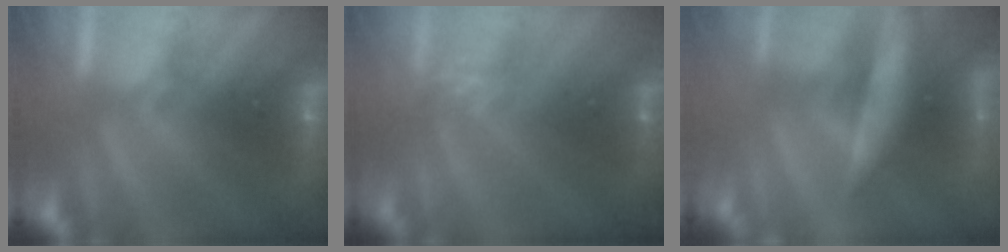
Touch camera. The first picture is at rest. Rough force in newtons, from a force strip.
{"total": 3.8}
{"total": 6.4}